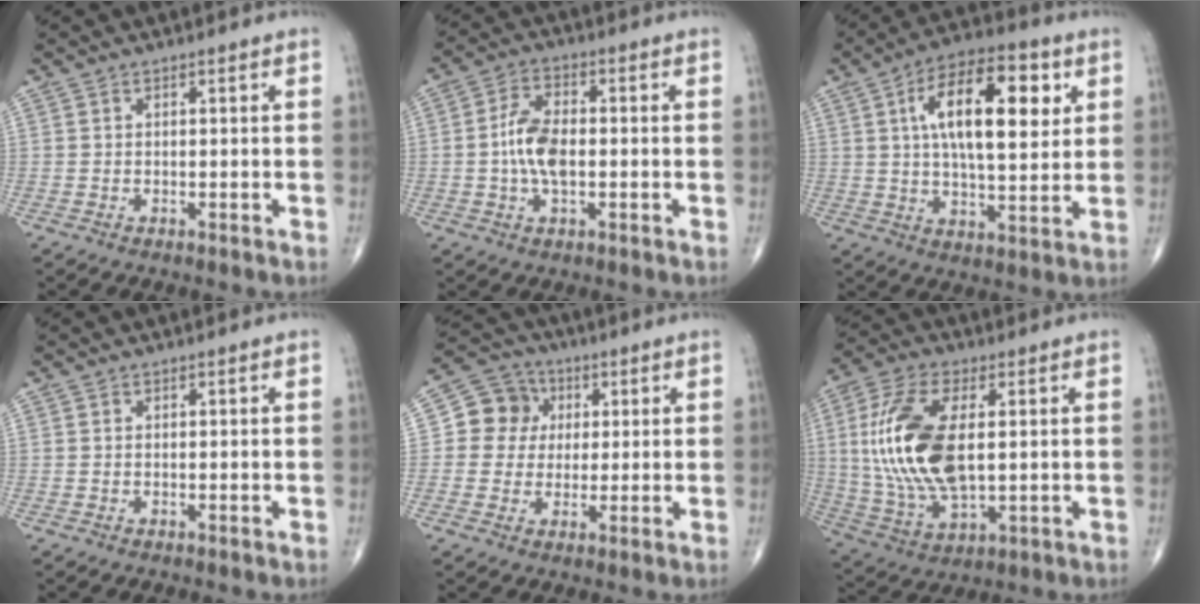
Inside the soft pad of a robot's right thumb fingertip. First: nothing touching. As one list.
[{"total": 7.9, "force": [-0.7, 4.1, 6.7], "torque": [-0.130, 0.010, -0.018]}, {"total": 18.1, "force": [5.2, 7.7, 15.5], "torque": [-0.227, -0.003, 0.078]}, {"total": 0.0}, {"total": 8.4, "force": [1.4, 7.7, 2.9], "torque": [-0.014, 0.007, 0.014]}, {"total": 18.6, "force": [2.0, 8.9, 16.2], "torque": [-0.343, -0.008, 0.043]}]